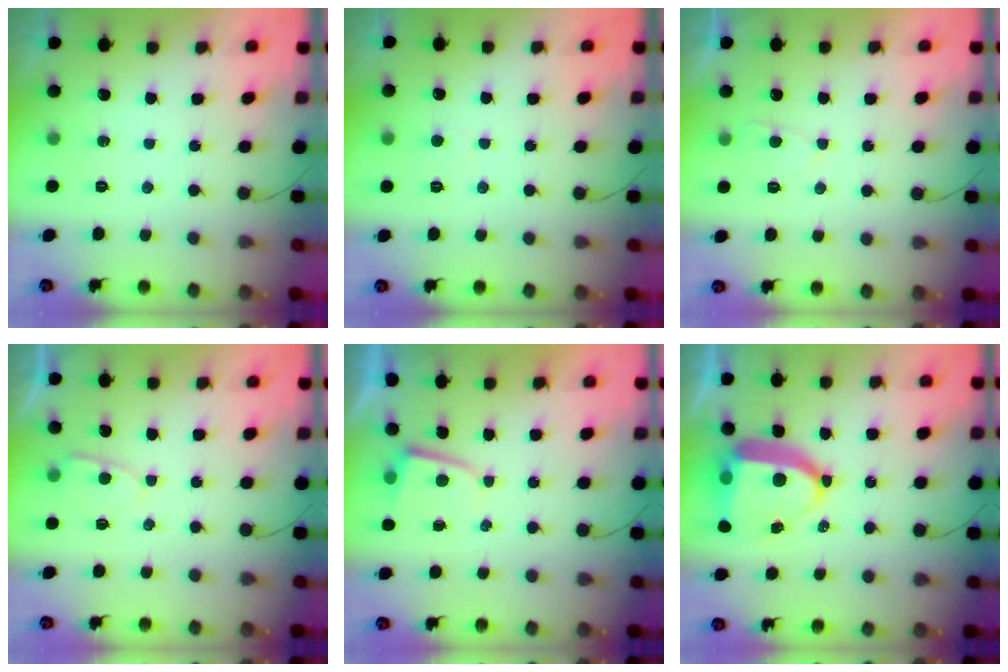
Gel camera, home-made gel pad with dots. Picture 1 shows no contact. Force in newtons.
{"total": 2.9, "press": 2.9, "slide": 0.3}
{"total": 2.5, "press": 2.5, "slide": 0.4}
{"total": 3.0, "press": 2.9, "slide": 0.3}
{"total": 2.2, "press": 2.2, "slide": 0.4}
{"total": 12.7, "press": 12.6, "slide": 1.6}